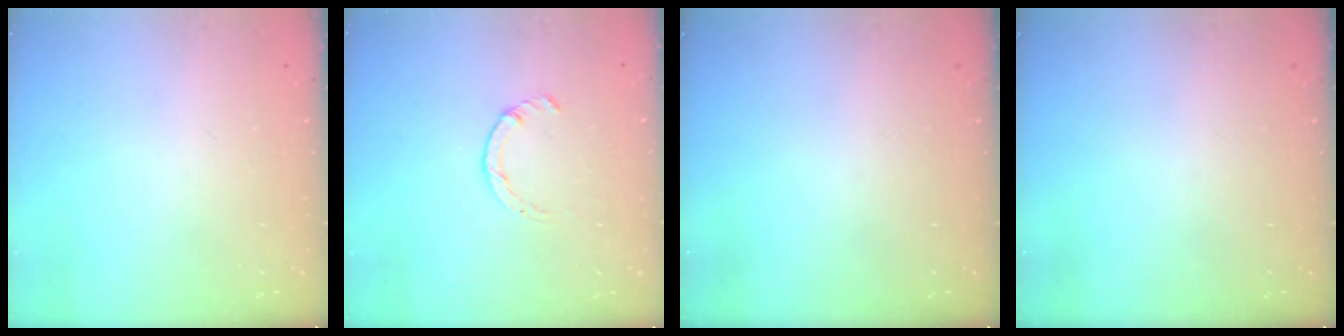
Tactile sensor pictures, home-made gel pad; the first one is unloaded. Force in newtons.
{"total": 2.2, "press": 2.1, "slide": 0.4}
{"total": 0.0}
{"total": 0.0}